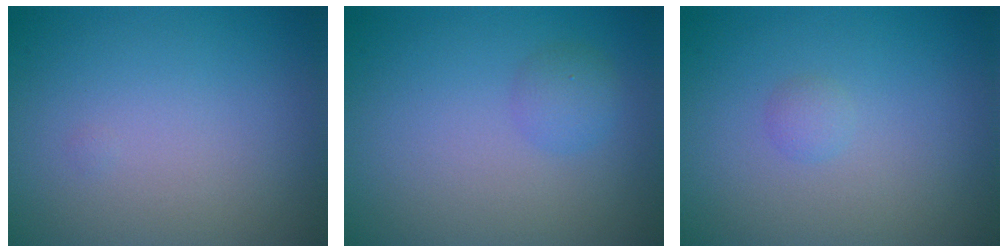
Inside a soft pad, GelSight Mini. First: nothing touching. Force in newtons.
{"total": 1.5, "press": 1.5, "slide": 0.0}
{"total": 0.8, "press": 0.8, "slide": 0.1}